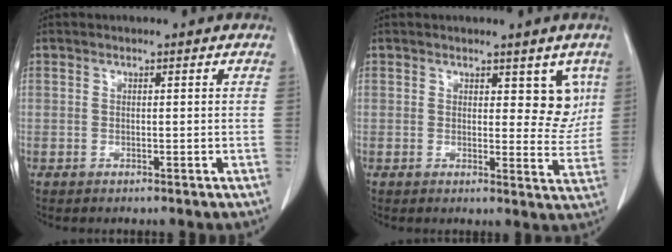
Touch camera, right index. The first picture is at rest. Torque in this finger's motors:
{"motor_torque": [-0.04, 0.23, 0.04, 0.00]}